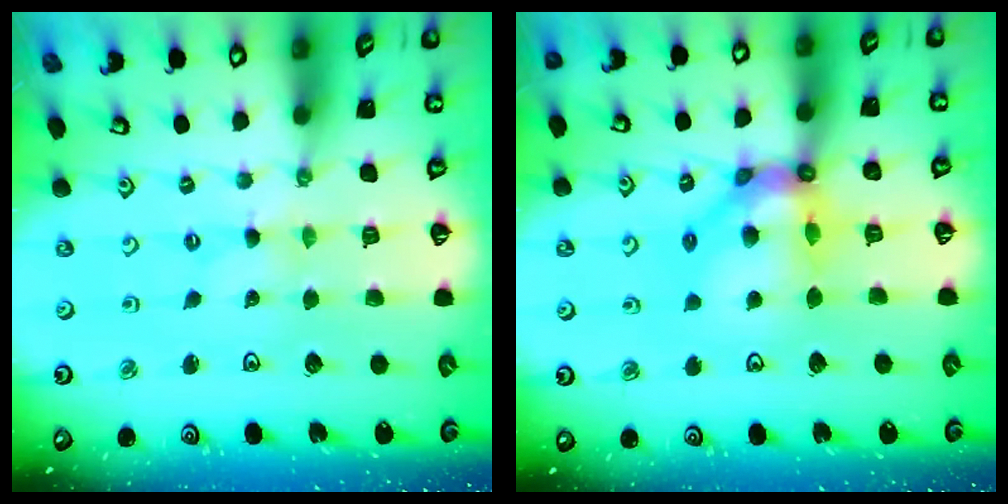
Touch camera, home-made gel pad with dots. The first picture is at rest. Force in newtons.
{"total": 12.2, "press": 12.1, "slide": 1.8}